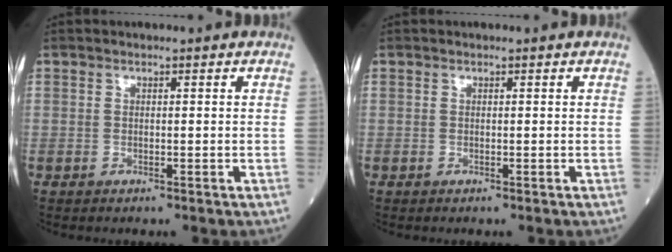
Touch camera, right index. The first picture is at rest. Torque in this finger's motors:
{"motor_torque": [0.00, 0.00, 0.00, 0.00]}